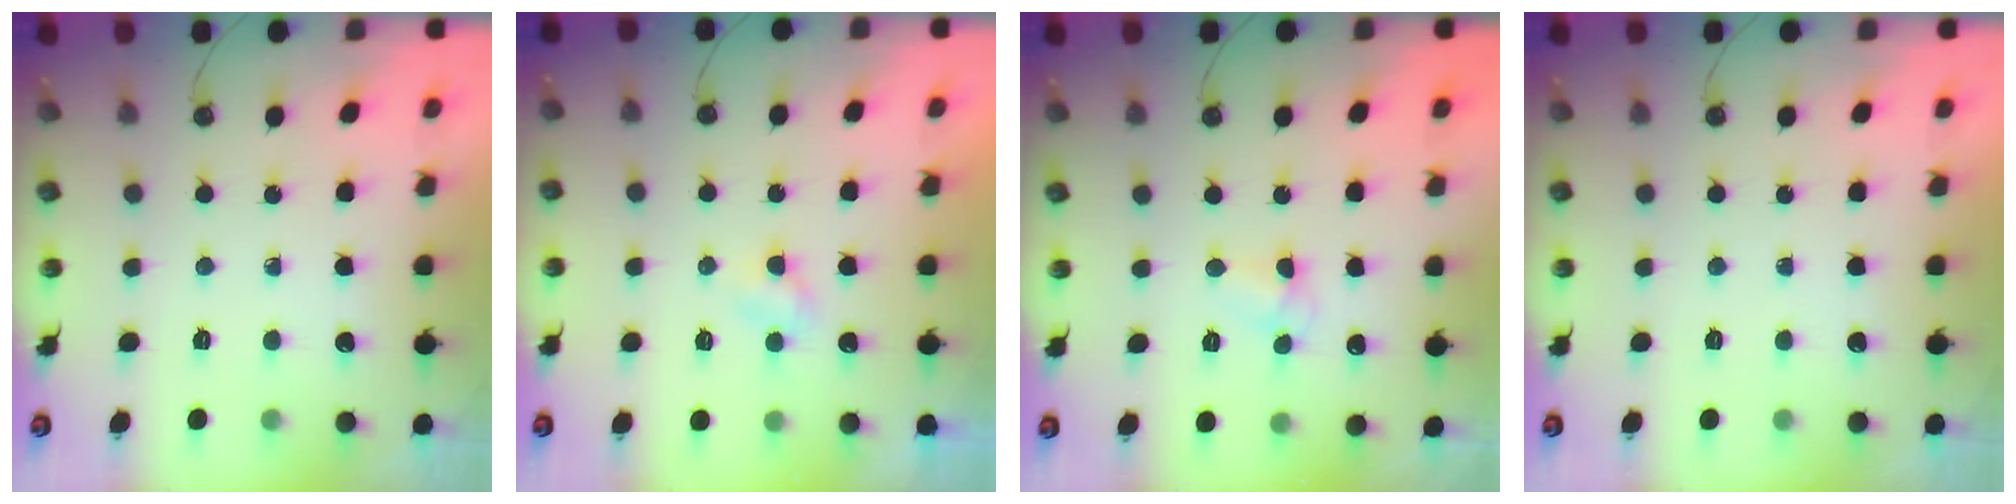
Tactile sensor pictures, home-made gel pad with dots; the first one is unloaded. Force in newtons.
{"total": 2.0, "press": 2.0, "slide": 0.3}
{"total": 5.0, "press": 5.0, "slide": 0.6}
{"total": 0.0}